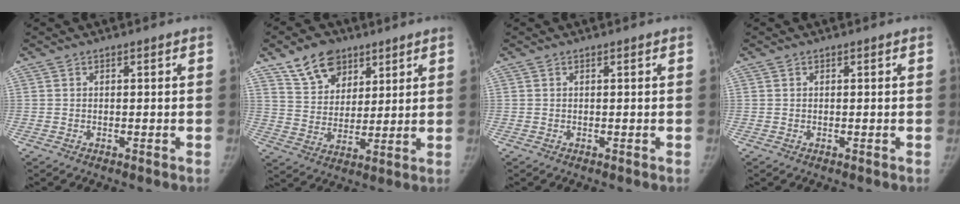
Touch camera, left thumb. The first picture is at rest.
{"total": 11.0, "force": [6.9, 7.4, 4.3], "torque": [-0.049, -0.031, 0.127]}
{"total": 0.0}
{"total": 0.0}